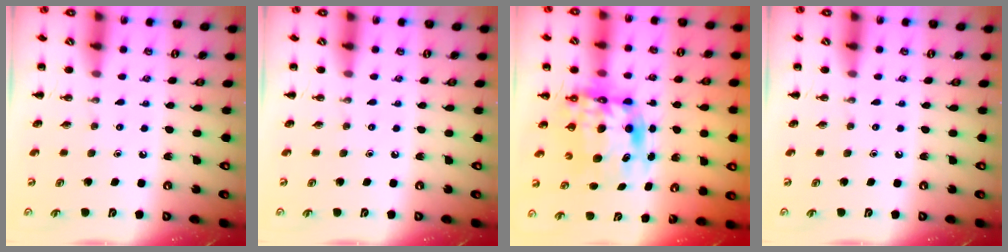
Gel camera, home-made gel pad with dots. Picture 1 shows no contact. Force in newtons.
{"total": 0.0}
{"total": 11.1, "press": 10.7, "slide": 2.8}
{"total": 0.0}